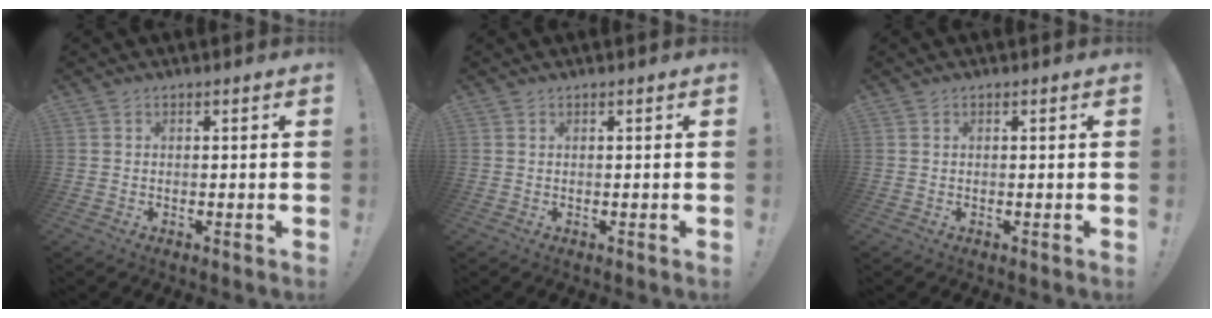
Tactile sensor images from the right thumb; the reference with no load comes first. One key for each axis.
{"total": 0.0}
{"total": 0.0}